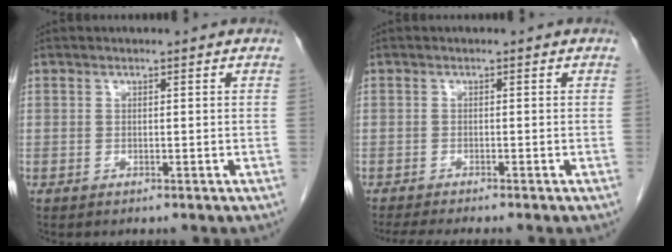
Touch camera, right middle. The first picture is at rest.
{"total": 4.8, "force": [-4.2, -0.3, 2.3], "torque": [-0.033, -0.015, -0.068]}